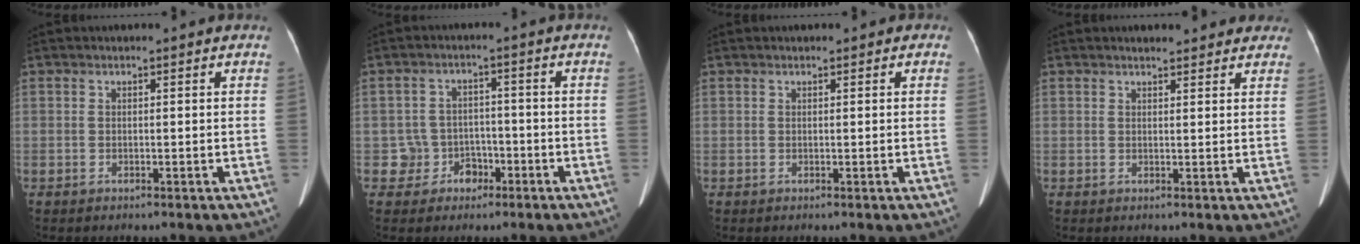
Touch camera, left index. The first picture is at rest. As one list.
[{"total": 4.7, "force": [-2.0, 4.2, -0.4], "torque": [0.022, 0.019, -0.030]}, {"total": 0.7, "force": [0.5, 0.4, 0.4], "torque": [-0.006, 0.006, 0.002]}, {"total": 7.1, "force": [6.3, 2.0, 2.7], "torque": [-0.024, 0.013, 0.069]}]